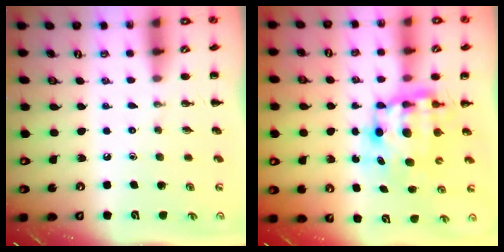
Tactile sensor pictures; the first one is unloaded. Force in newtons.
{"total": 8.8, "press": 8.5, "slide": 2.1}